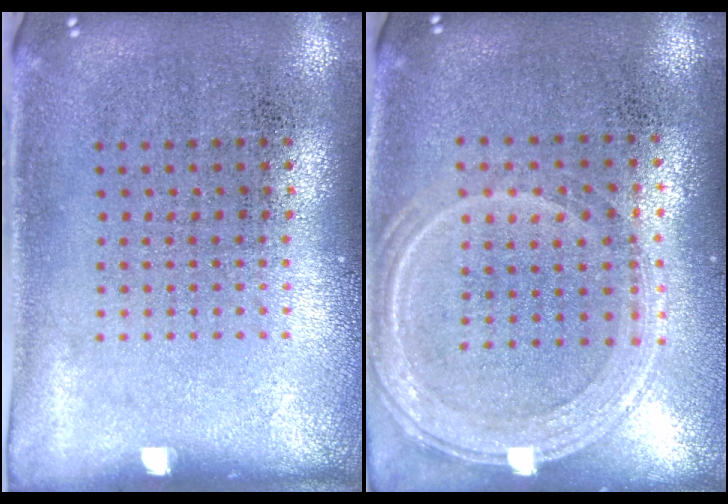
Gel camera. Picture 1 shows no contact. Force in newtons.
{"total": 1.2, "press": 1.2, "slide": 0.4}